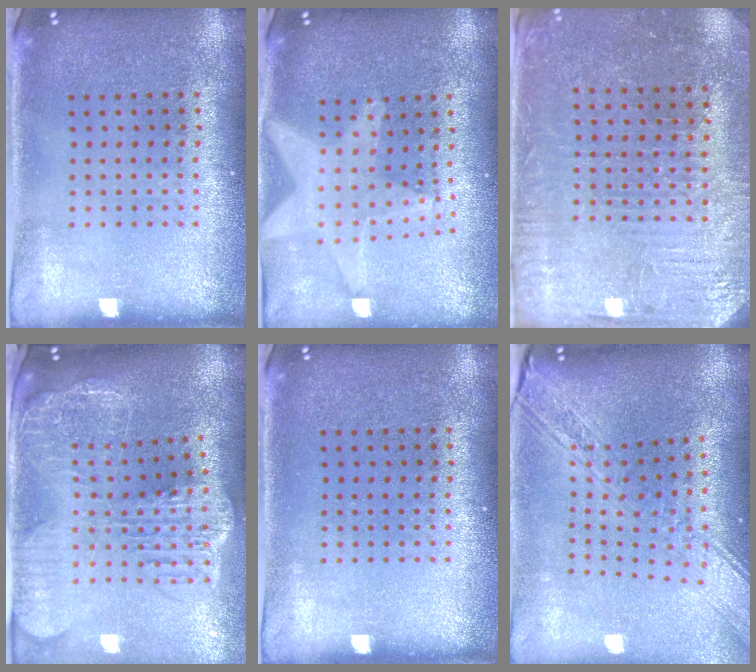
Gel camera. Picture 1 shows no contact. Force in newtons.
{"total": 1.8, "press": 1.6, "slide": 0.8}
{"total": 3.2, "press": 3.1, "slide": 0.5}
{"total": 3.7, "press": 3.0, "slide": 2.2}
{"total": 0.0}
{"total": 3.1, "press": 2.3, "slide": 2.0}